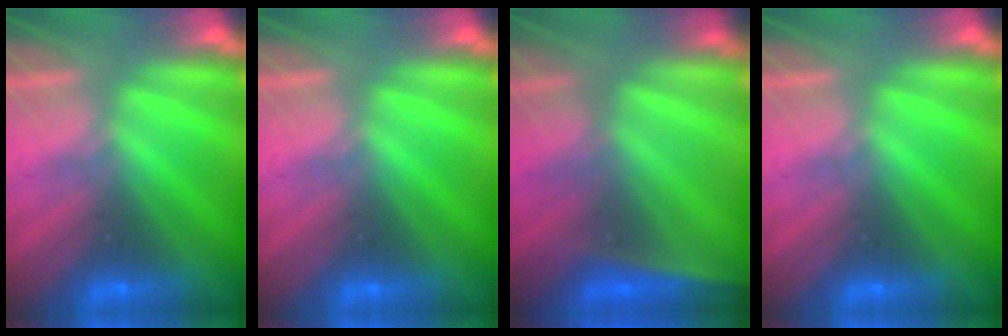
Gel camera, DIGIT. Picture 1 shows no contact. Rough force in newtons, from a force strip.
{"total": 0.0}
{"total": 2.7}
{"total": 0.0}